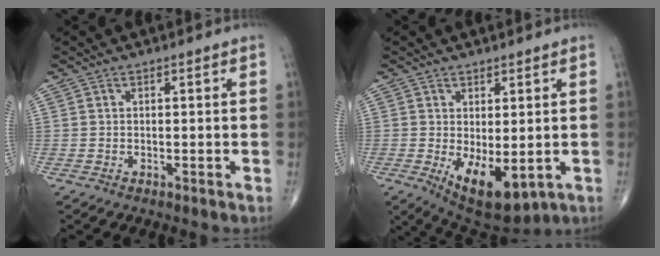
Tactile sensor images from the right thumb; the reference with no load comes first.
{"total": 9.8, "force": [-1.9, 4.6, 8.4], "torque": [-0.119, -0.019, -0.009]}